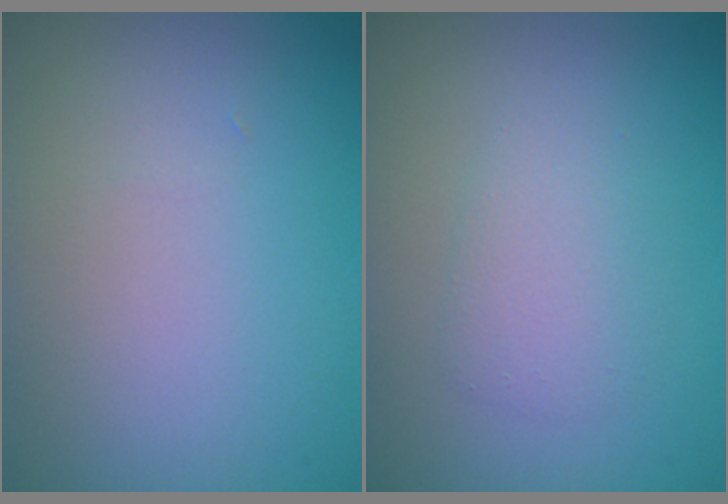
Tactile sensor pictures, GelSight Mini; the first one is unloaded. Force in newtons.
{"total": 2.4, "press": 2.4, "slide": 0.1}